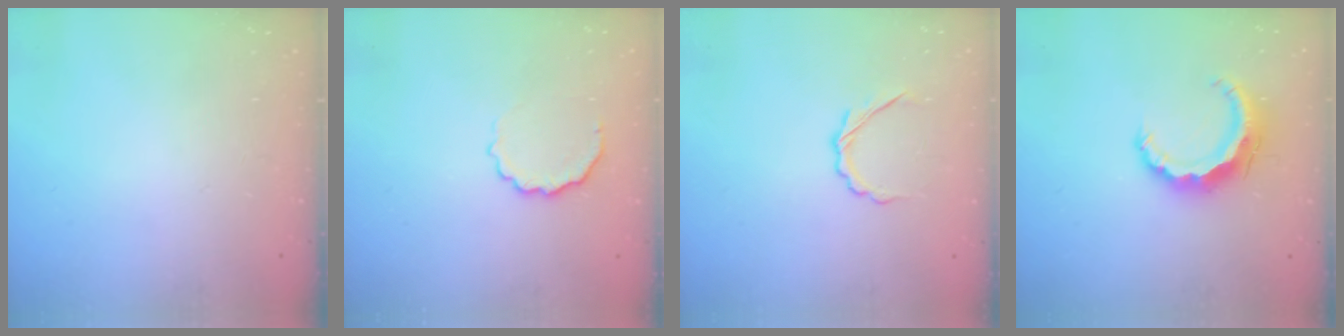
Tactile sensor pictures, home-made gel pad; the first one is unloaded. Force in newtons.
{"total": 6.6, "press": 6.5, "slide": 1.3}
{"total": 4.6, "press": 4.5, "slide": 1.1}
{"total": 8.5, "press": 8.5, "slide": 0.1}